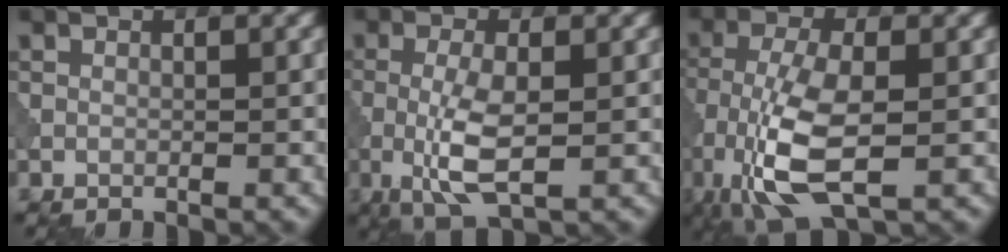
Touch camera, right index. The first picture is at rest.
{"total": 4.9, "force": [-0.8, 1.5, 4.6], "torque": [-0.102, -0.006, -0.015]}
{"total": 8.1, "force": [-2.9, 3.1, 7.0], "torque": [-0.158, -0.005, -0.059]}